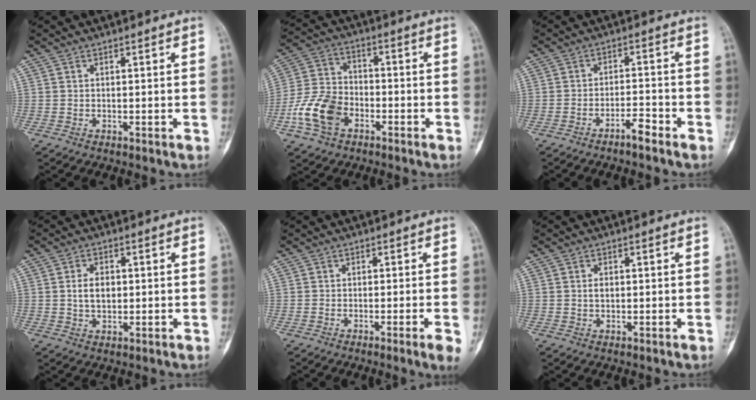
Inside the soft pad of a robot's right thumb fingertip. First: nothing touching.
{"total": 11.9, "force": [-5.0, 8.0, 7.2], "torque": [-0.139, 0.026, -0.100]}
{"total": 3.6, "force": [-2.8, 0.5, 2.2], "torque": [-0.035, 0.026, -0.049]}
{"total": 4.6, "force": [0.3, 3.1, 3.4], "torque": [-0.051, 0.002, 0.007]}
{"total": 3.2, "force": [-1.3, -0.4, 2.9], "torque": [-0.045, -0.007, -0.023]}
{"total": 1.8, "force": [0.2, 1.2, 1.3], "torque": [-0.018, 0.001, 0.004]}